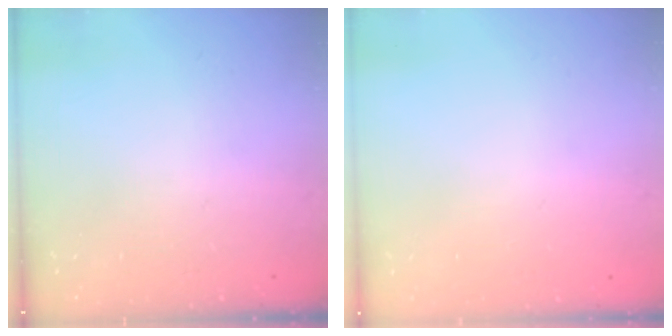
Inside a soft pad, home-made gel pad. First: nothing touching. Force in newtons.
{"total": 0.0}